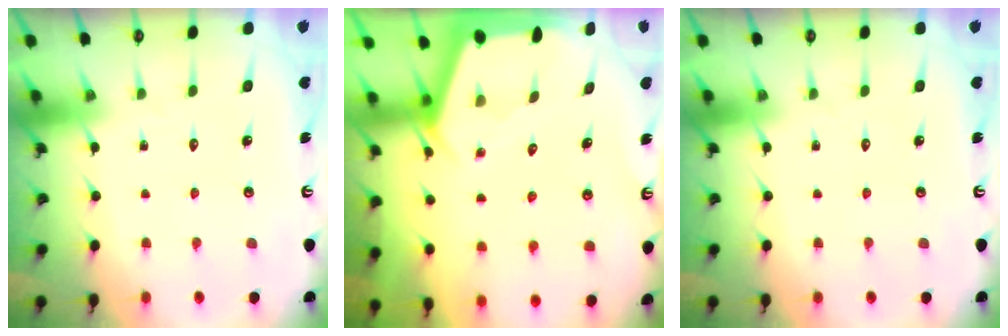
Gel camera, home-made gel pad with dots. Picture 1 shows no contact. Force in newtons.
{"total": 2.4, "press": 2.4, "slide": 0.3}
{"total": 0.0}